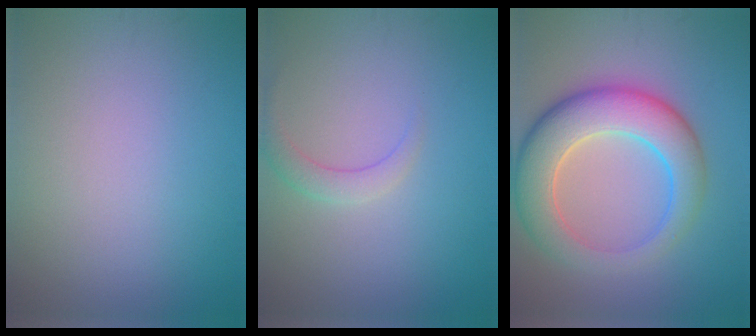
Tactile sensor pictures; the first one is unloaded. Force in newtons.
{"total": 1.8, "press": 1.8, "slide": 0.1}
{"total": 8.2, "press": 8.2, "slide": 0.5}